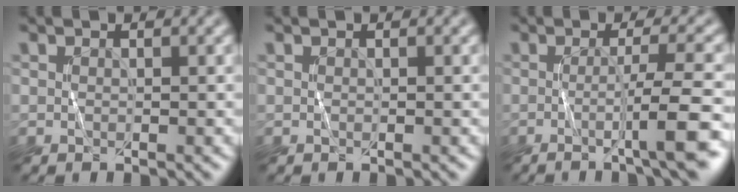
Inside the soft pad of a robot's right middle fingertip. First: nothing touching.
{"total": 0.0}
{"total": 5.8, "force": [-1.5, 0.8, 5.6], "torque": [-0.084, -0.003, -0.025]}